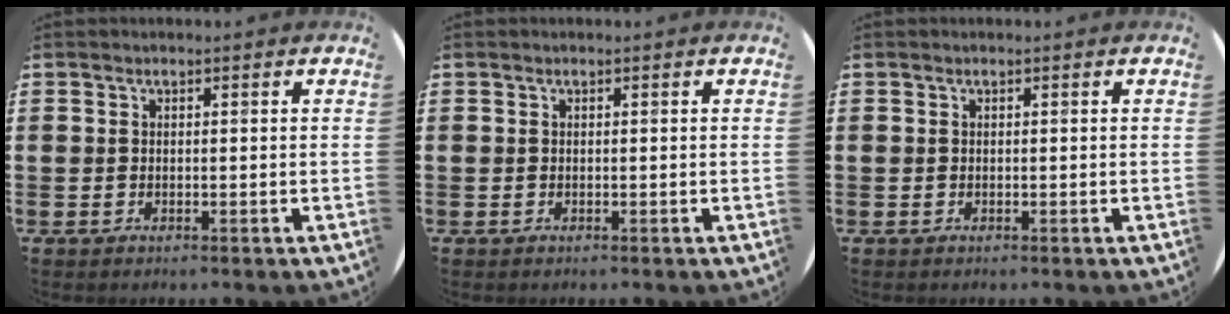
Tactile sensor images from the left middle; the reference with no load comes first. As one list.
[{"total": 0.0}, {"total": 0.0}]